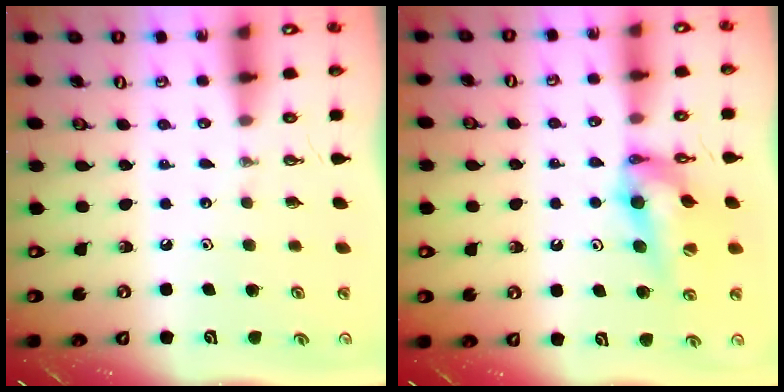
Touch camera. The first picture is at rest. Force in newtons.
{"total": 12.3, "press": 11.7, "slide": 3.7}